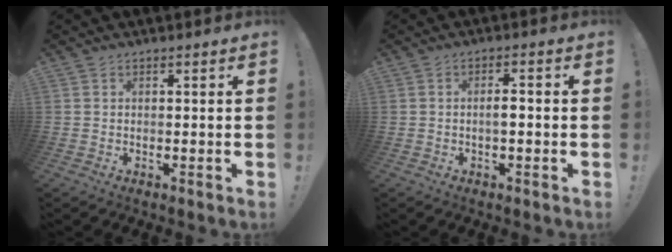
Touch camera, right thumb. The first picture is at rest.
{"total": 3.0, "force": [-0.8, 0.8, 2.8], "torque": [-0.040, 0.005, -0.018]}